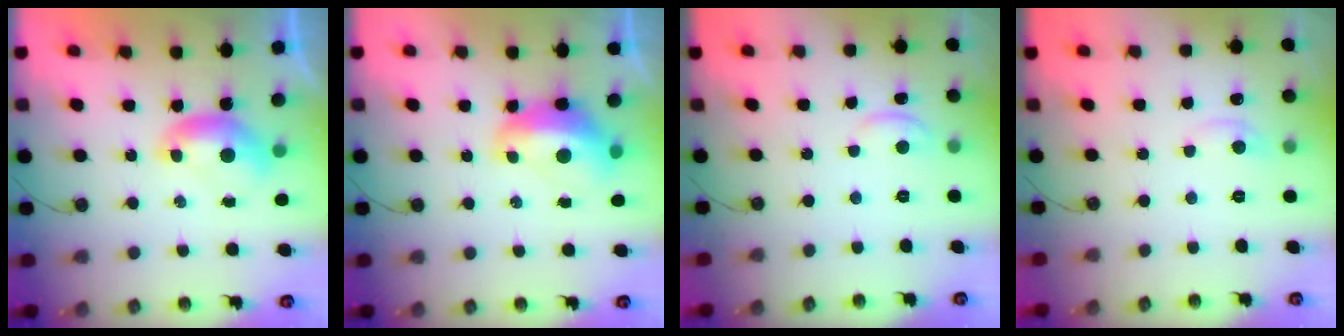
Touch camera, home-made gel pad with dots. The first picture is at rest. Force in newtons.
{"total": 5.0, "press": 4.9, "slide": 0.9}
{"total": 1.5, "press": 1.4, "slide": 0.5}
{"total": 0.7, "press": 0.2, "slide": 0.7}